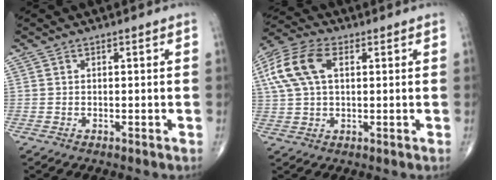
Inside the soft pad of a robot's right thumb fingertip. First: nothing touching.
{"total": 12.1, "force": [3.3, 6.9, 9.4], "torque": [-0.210, 0.023, 0.062]}